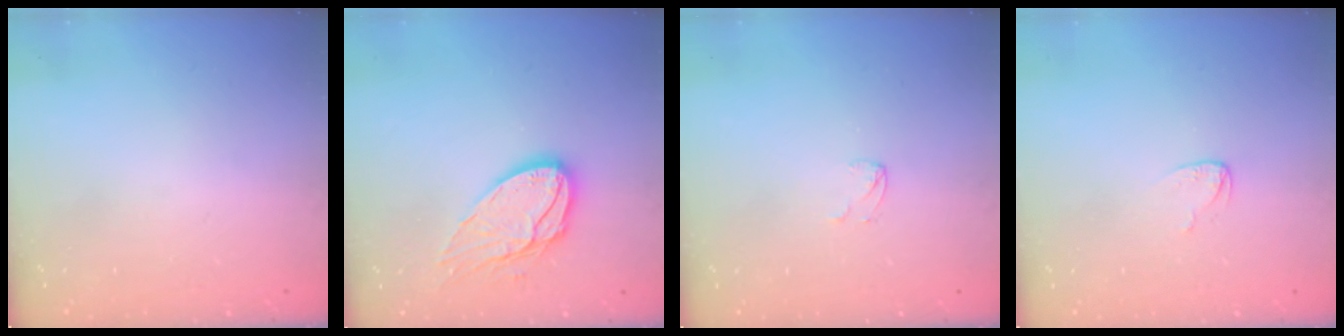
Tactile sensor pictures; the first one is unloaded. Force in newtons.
{"total": 13.6, "press": 13.5, "slide": 1.1}
{"total": 2.9, "press": 2.9, "slide": 0.2}
{"total": 3.0, "press": 3.0, "slide": 0.3}